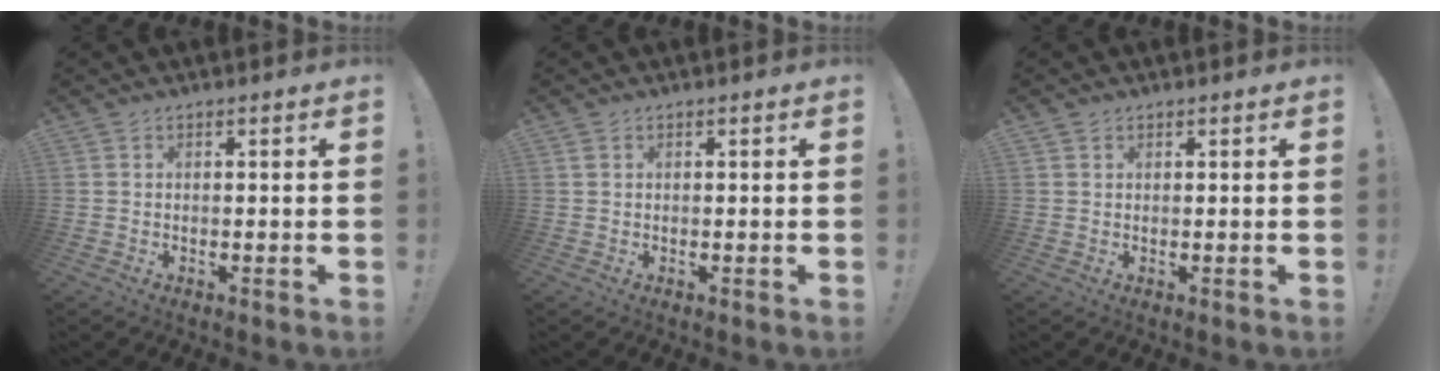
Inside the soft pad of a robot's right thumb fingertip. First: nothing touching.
{"total": 0.8, "force": [0.4, 0.5, 0.5], "torque": [-0.003, 0.000, 0.005]}
{"total": 0.7, "force": [0.5, 0.5, 0.0], "torque": [0.001, 0.000, 0.010]}